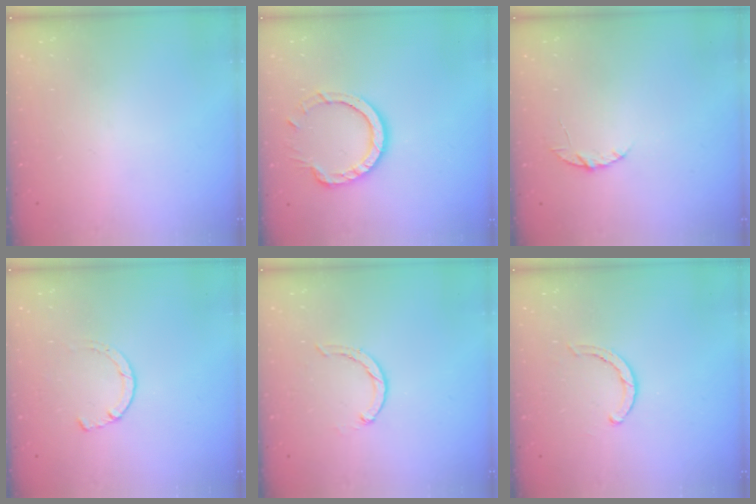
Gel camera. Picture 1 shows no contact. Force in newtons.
{"total": 10.8, "press": 10.7, "slide": 1.3}
{"total": 4.3, "press": 4.3, "slide": 0.5}
{"total": 1.5, "press": 1.5, "slide": 0.3}
{"total": 1.9, "press": 1.9, "slide": 0.3}
{"total": 2.8, "press": 2.8, "slide": 0.2}